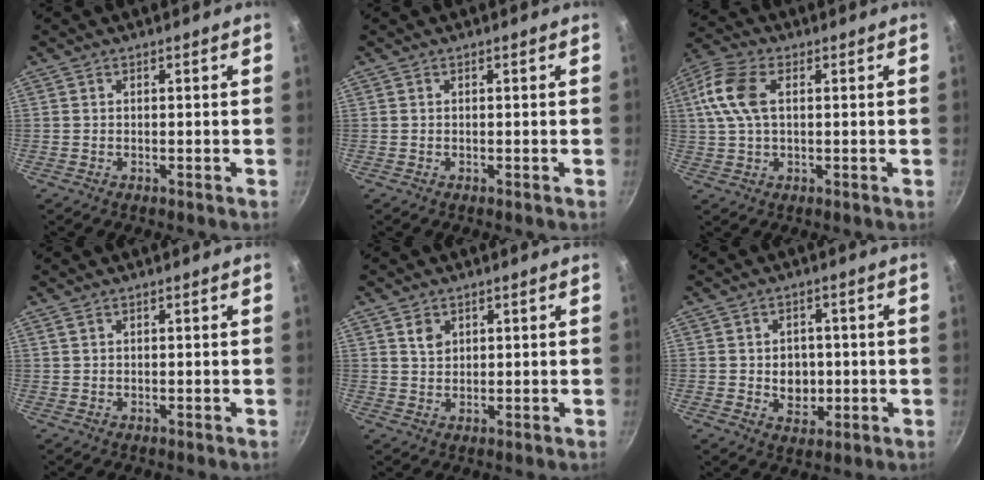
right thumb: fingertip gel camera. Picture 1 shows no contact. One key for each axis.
{"total": 0.0}
{"total": 9.9, "fx": 2.0, "fy": 5.7, "fz": 7.8, "tx": -0.162, "ty": 0.016, "tz": 0.029}
{"total": 0.8, "fx": 0.6, "fy": 0.3, "fz": 0.5, "tx": -0.011, "ty": 0.002, "tz": 0.012}
{"total": 3.0, "fx": 1.4, "fy": 2.2, "fz": 1.5, "tx": -0.017, "ty": -0.002, "tz": 0.029}
{"total": 6.1, "fx": -0.4, "fy": 4.9, "fz": 3.5, "tx": -0.025, "ty": 0.000, "tz": -0.001}